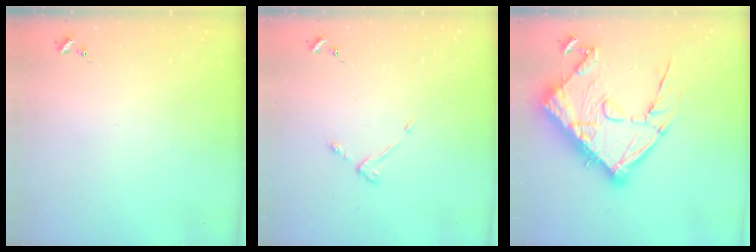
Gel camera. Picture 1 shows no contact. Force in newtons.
{"total": 4.2, "press": 4.1, "slide": 0.7}
{"total": 26.6, "press": 26.4, "slide": 2.6}